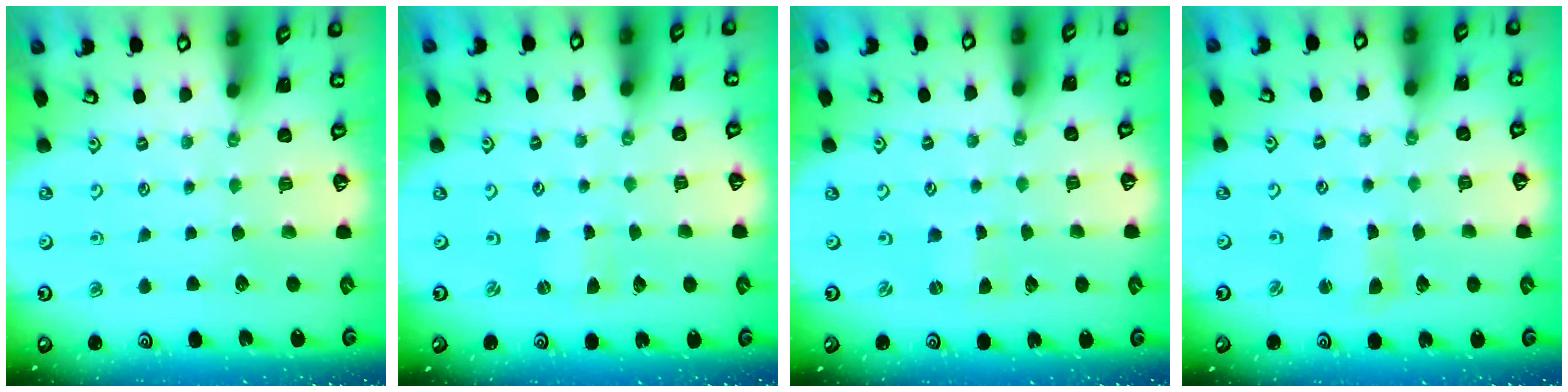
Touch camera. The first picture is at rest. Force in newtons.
{"total": 0.0}
{"total": 0.0}
{"total": 3.3, "press": 3.2, "slide": 0.4}